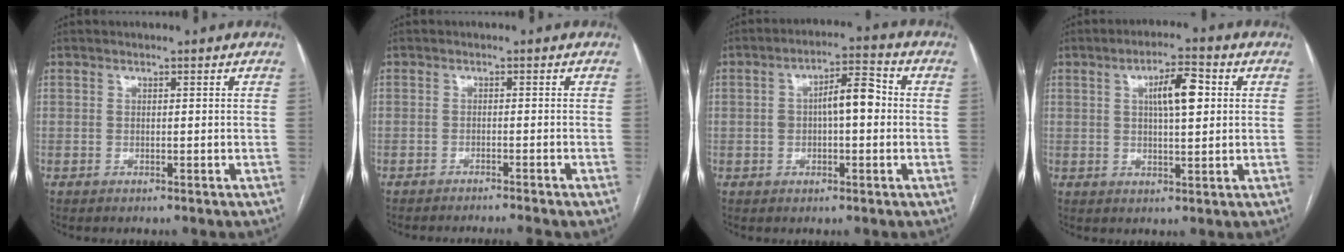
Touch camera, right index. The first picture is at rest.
{"total": 5.3, "force": [-4.8, -1.0, 2.0], "torque": [-0.011, -0.003, -0.067]}
{"total": 7.2, "force": [0.3, 2.4, 6.8], "torque": [-0.115, 0.031, 0.003]}
{"total": 6.7, "force": [1.7, 1.7, 6.3], "torque": [-0.105, 0.013, 0.029]}